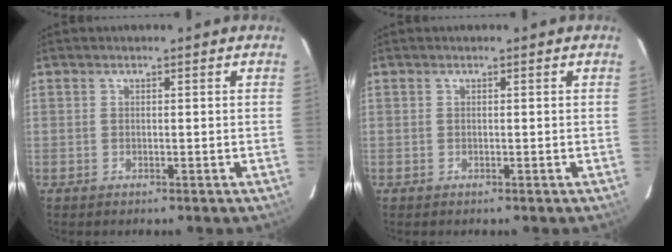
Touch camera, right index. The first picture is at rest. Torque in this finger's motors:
{"motor_torque": [0.00, 0.00, 0.00, 0.00]}